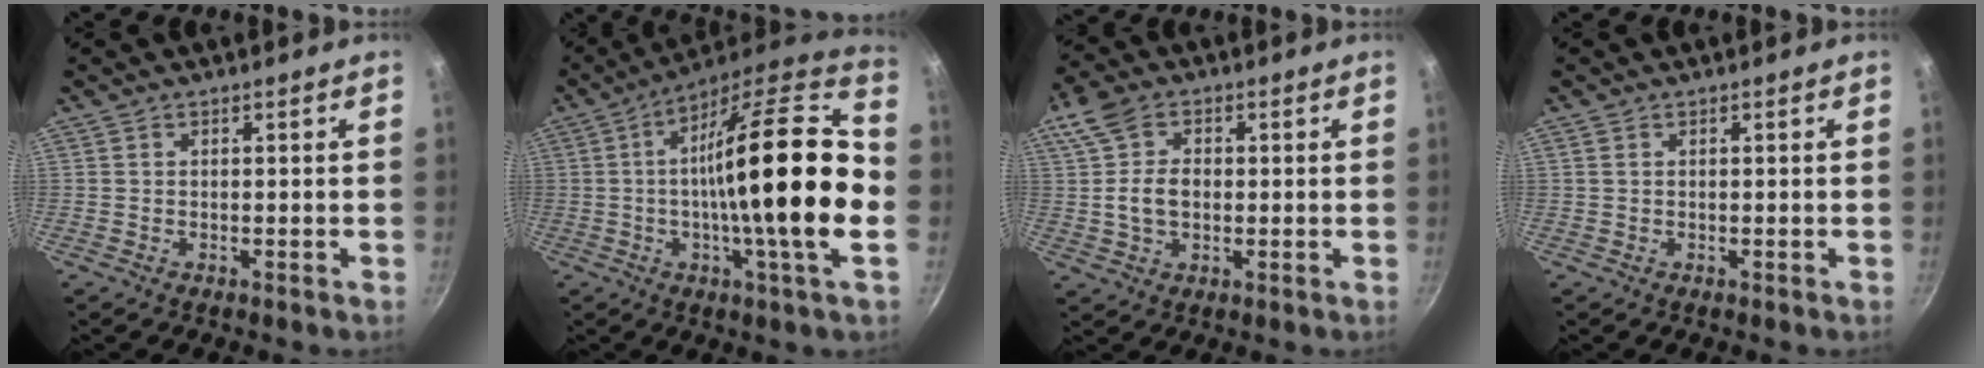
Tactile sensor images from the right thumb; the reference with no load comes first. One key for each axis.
{"total": 26.3, "fx": -2.0, "fy": 5.2, "fz": 25.7, "tx": -0.387, "ty": 0.026, "tz": -0.044}
{"total": 8.3, "fx": 0.6, "fy": 5.9, "fz": 5.9, "tx": -0.103, "ty": 0.007, "tz": 0.002}
{"total": 0.7, "fx": 0.3, "fy": 0.5, "fz": 0.4, "tx": -0.008, "ty": 0.002, "tz": 0.004}